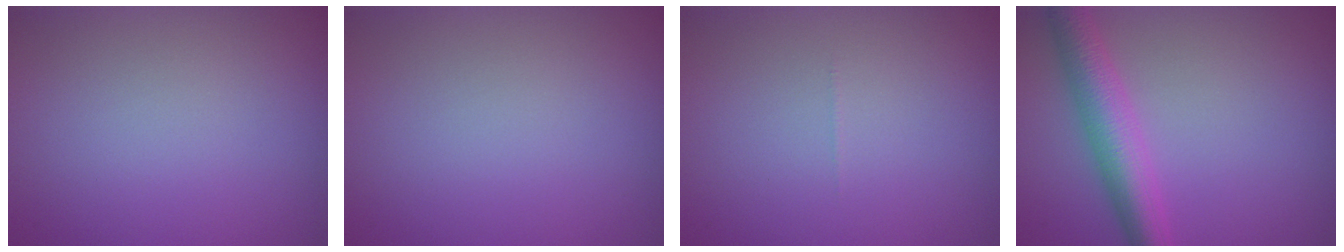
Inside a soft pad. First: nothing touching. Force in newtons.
{"total": 0.0}
{"total": 0.0}
{"total": 5.0, "press": 5.0, "slide": 0.1}